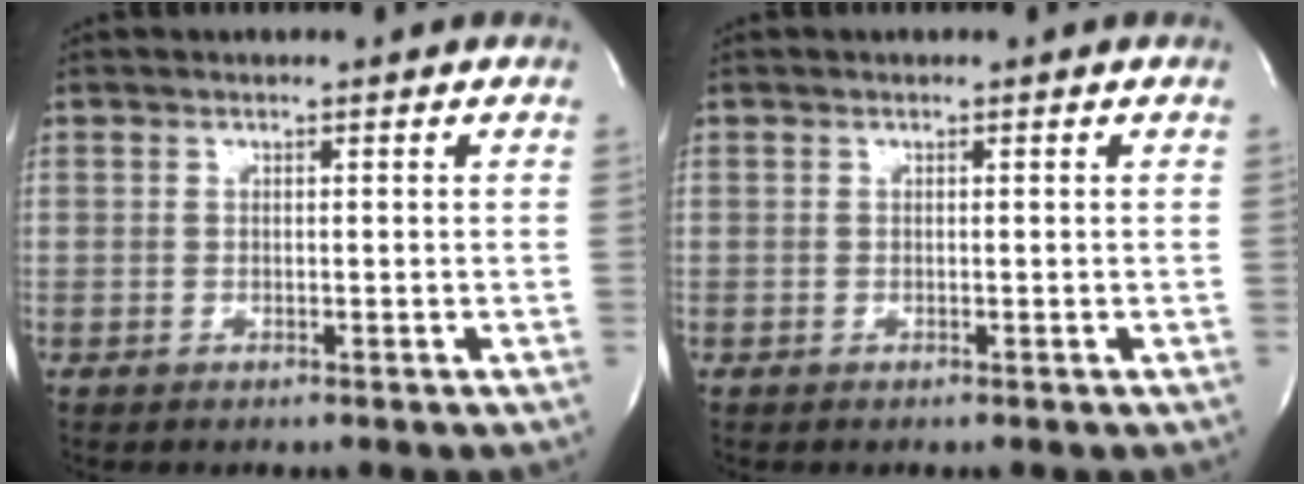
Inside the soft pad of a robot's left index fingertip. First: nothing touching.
{"total": 0.0}